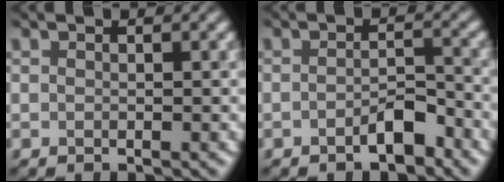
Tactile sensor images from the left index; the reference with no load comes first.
{"total": 2.4, "force": [-2.2, 0.4, 0.9], "torque": [-0.017, 0.005, -0.027]}